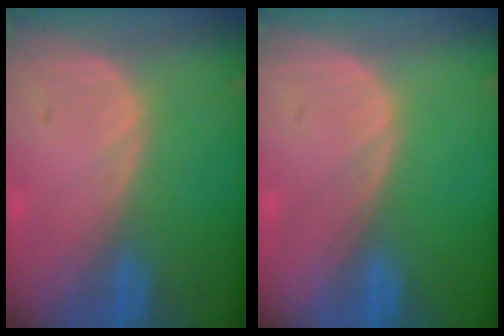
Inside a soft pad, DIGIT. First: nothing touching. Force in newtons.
{"total": 0.0}